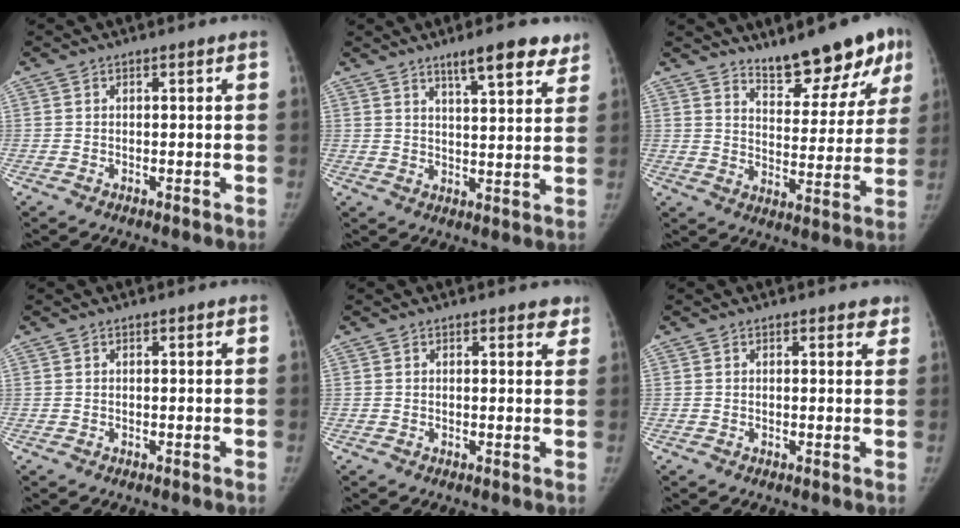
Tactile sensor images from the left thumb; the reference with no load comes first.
{"total": 9.7, "force": [6.8, 2.3, 6.5], "torque": [-0.068, -0.035, 0.099]}
{"total": 14.4, "force": [10.2, 5.1, 8.7], "torque": [-0.065, -0.060, 0.154]}
{"total": 0.0}
{"total": 2.1, "force": [1.6, 1.0, 1.0], "torque": [0.011, -0.006, 0.012]}
{"total": 1.4, "force": [1.0, 0.7, 0.6], "torque": [0.006, -0.004, 0.007]}